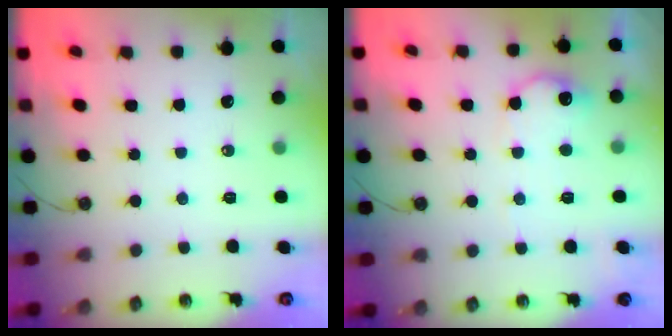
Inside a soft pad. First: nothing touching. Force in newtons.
{"total": 10.4, "press": 10.4, "slide": 0.7}